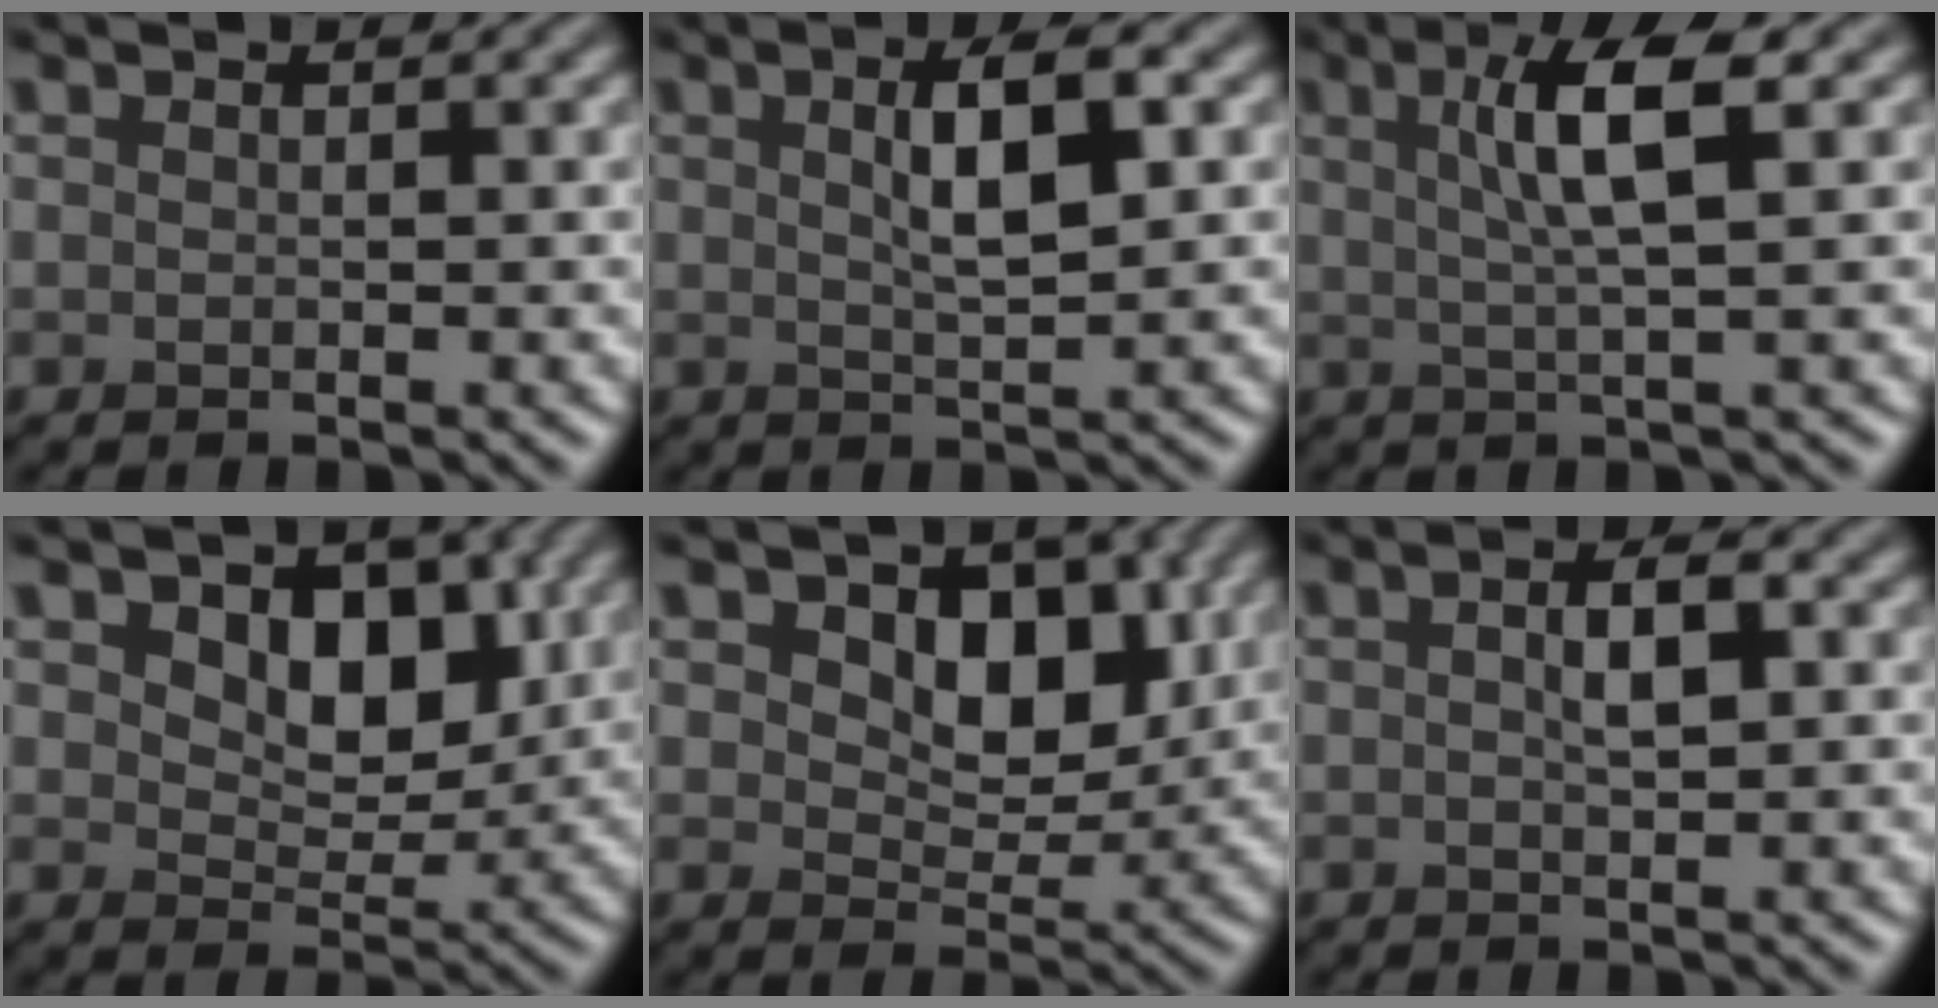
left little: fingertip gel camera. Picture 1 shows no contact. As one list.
[{"total": 4.1, "force": [0.9, 1.1, 3.8], "torque": [-0.074, 0.007, 0.012]}, {"total": 5.0, "force": [1.2, 0.8, 4.7], "torque": [-0.088, 0.005, 0.018]}, {"total": 5.7, "force": [2.0, 3.6, 3.9], "torque": [-0.063, -0.013, 0.016]}, {"total": 6.3, "force": [2.0, 4.0, 4.4], "torque": [-0.068, -0.013, 0.018]}, {"total": 2.5, "force": [0.2, 1.1, 2.2], "torque": [-0.043, 0.004, 0.001]}]